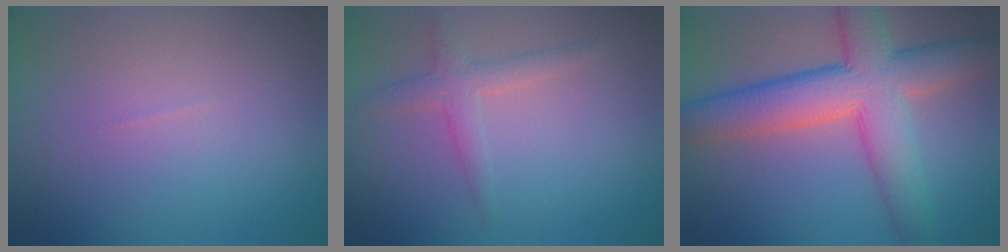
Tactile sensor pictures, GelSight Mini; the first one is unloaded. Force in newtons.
{"total": 2.1, "press": 2.1, "slide": 0.0}
{"total": 9.1, "press": 9.1, "slide": 0.5}